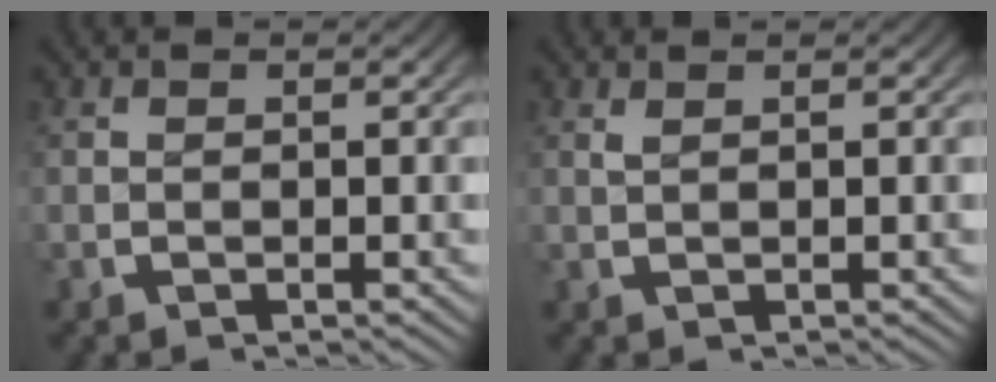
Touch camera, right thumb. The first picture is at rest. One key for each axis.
{"total": 0.6, "fx": 0.4, "fy": -0.2, "fz": 0.3, "tx": -0.009, "ty": 0.001, "tz": 0.013}